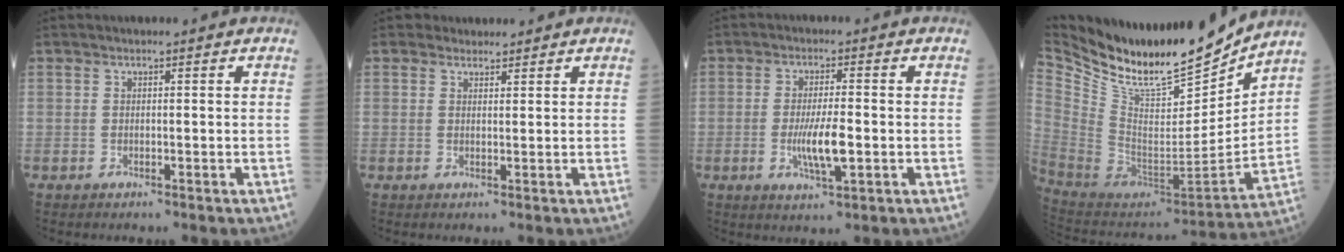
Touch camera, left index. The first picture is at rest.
{"total": 1.8, "force": [1.6, 0.8, -0.3], "torque": [0.005, 0.004, 0.022]}
{"total": 5.8, "force": [-1.1, 0.9, 5.6], "torque": [-0.114, -0.010, -0.019]}
{"total": 21.0, "force": [18.5, 4.1, 9.0], "torque": [-0.179, -0.042, 0.327]}